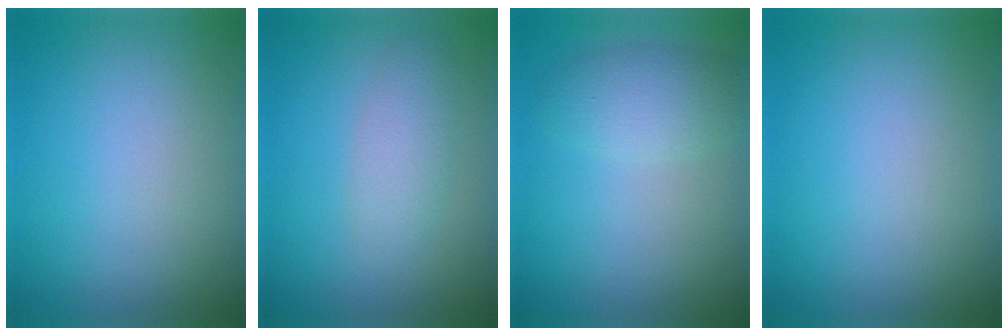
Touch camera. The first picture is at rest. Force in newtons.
{"total": 2.5, "press": 2.5, "slide": 0.1}
{"total": 2.9, "press": 2.9, "slide": 0.1}
{"total": 0.0}